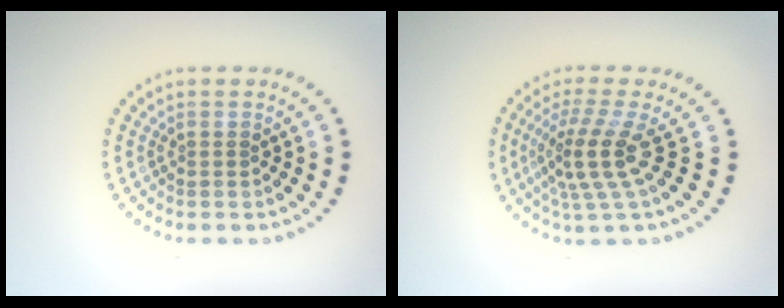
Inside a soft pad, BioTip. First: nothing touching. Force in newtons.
{"total": 4.0, "press": 2.7, "slide": 2.9}